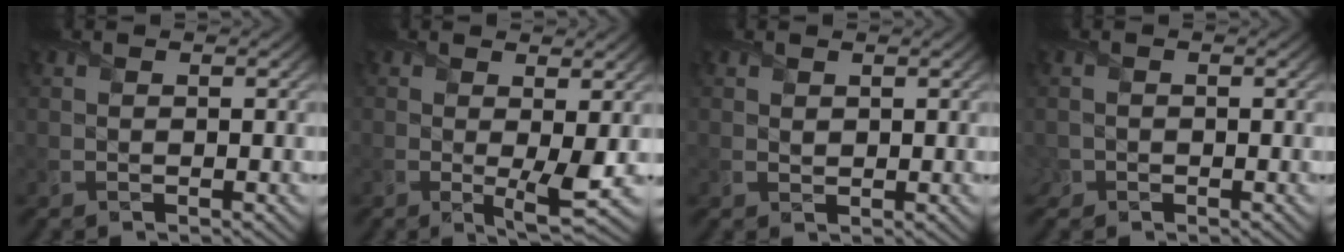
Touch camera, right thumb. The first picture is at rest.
{"total": 3.4, "force": [0.1, 0.5, 3.3], "torque": [-0.065, -0.012, 0.003]}
{"total": 0.9, "force": [0.7, 0.6, 0.3], "torque": [-0.010, -0.002, 0.016]}
{"total": 1.4, "force": [-0.8, 1.1, 0.3], "torque": [-0.006, -0.007, -0.019]}